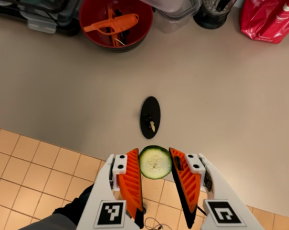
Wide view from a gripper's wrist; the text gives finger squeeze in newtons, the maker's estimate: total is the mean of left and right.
{"total": 8.0, "left": 7.3, "right": 8.7}